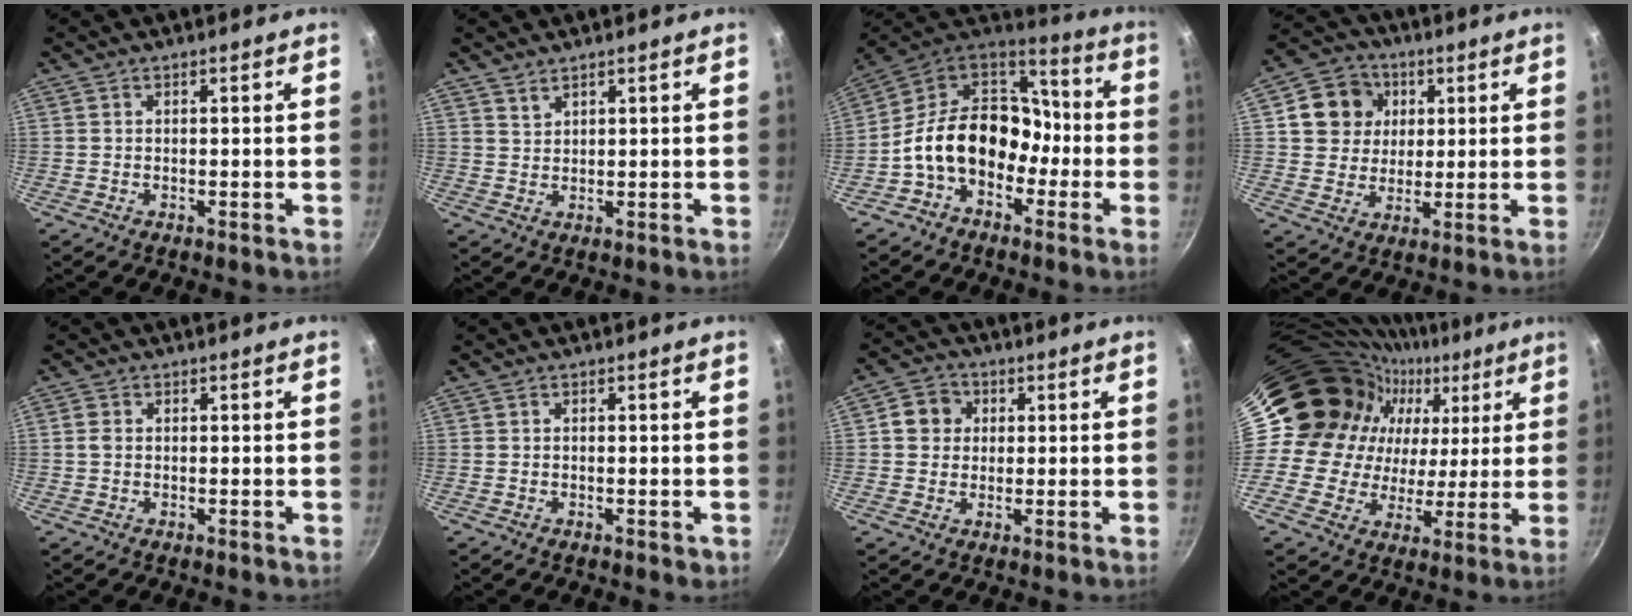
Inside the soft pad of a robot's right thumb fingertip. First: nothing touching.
{"total": 1.8, "force": [1.5, 0.8, 0.4], "torque": [-0.004, -0.006, 0.032]}
{"total": 17.8, "force": [-4.4, 13.2, 11.1], "torque": [-0.139, 0.070, -0.096]}
{"total": 10.3, "force": [3.1, 9.1, 3.6], "torque": [-0.033, 0.008, 0.049]}
{"total": 1.8, "force": [0.1, 1.3, 1.2], "torque": [-0.026, 0.002, 0.000]}
{"total": 0.8, "force": [-0.2, 0.5, 0.5], "torque": [-0.005, 0.001, -0.003]}
{"total": 5.7, "force": [1.2, 5.2, 2.1], "torque": [-0.005, 0.008, 0.010]}
{"total": 22.6, "force": [8.7, 17.9, 10.6], "torque": [-0.156, 0.019, 0.155]}